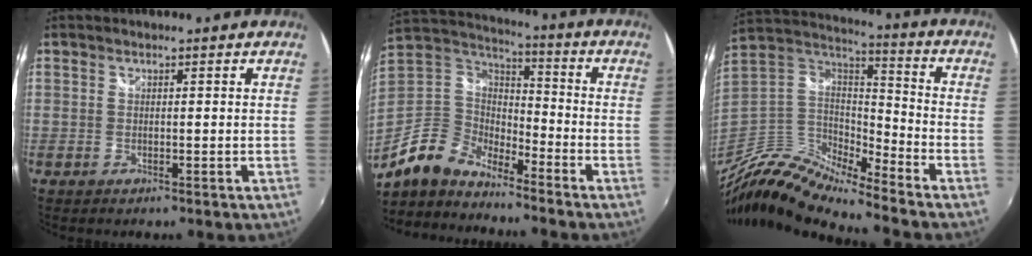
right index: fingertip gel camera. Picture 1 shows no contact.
{"total": 11.4, "force": [-9.2, 5.0, 4.4], "torque": [-0.100, 0.012, -0.189]}
{"total": 14.8, "force": [-11.9, 3.0, 8.4], "torque": [-0.171, -0.011, -0.244]}